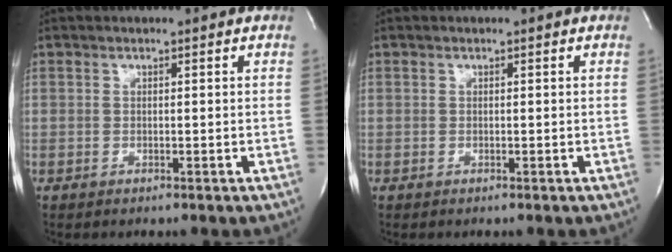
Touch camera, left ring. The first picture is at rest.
{"total": 0.0}